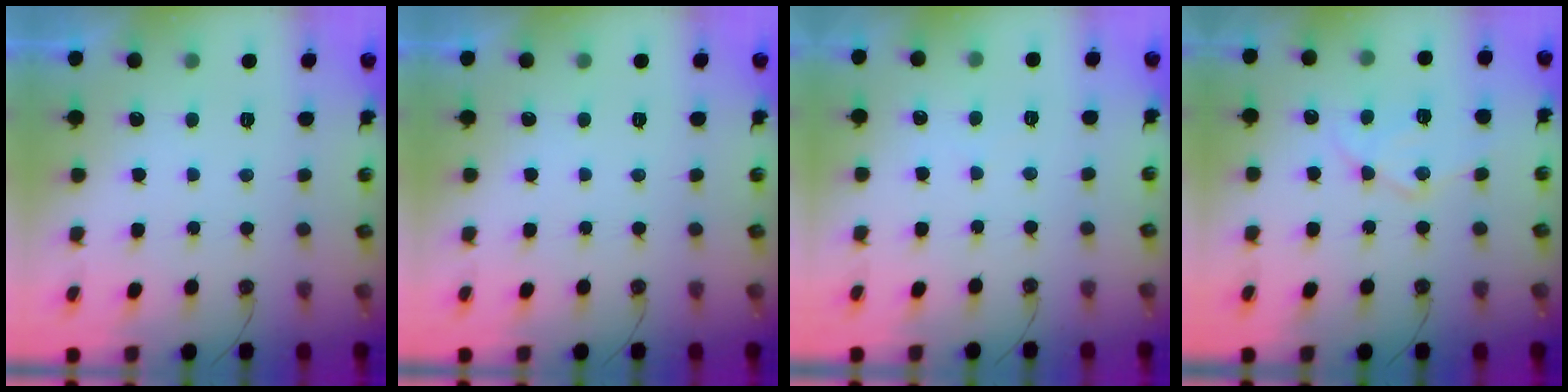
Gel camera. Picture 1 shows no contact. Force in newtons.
{"total": 0.0}
{"total": 2.3, "press": 2.2, "slide": 0.4}
{"total": 12.1, "press": 12.1, "slide": 1.1}